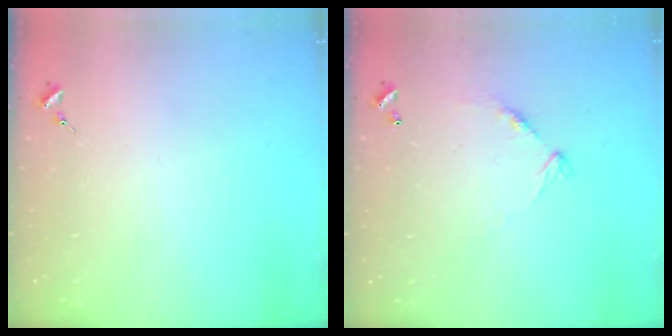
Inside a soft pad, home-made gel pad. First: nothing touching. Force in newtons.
{"total": 8.8, "press": 8.8, "slide": 0.7}